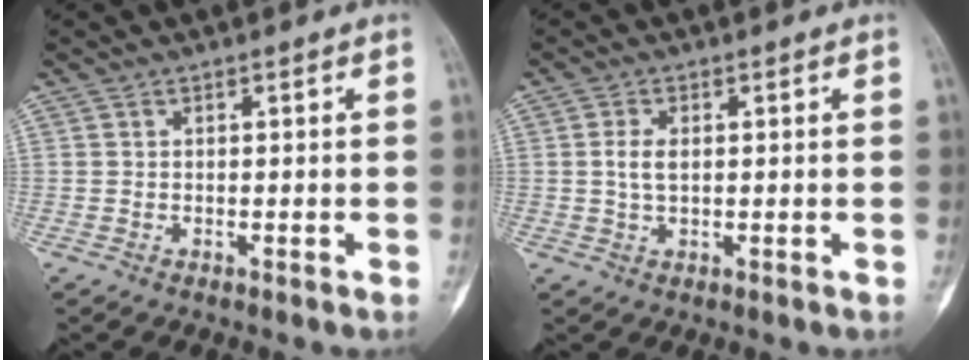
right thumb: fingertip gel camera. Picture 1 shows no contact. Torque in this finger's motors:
{"motor_torque": [-0.02, 0.02, 0.23, -0.42, 0.08]}